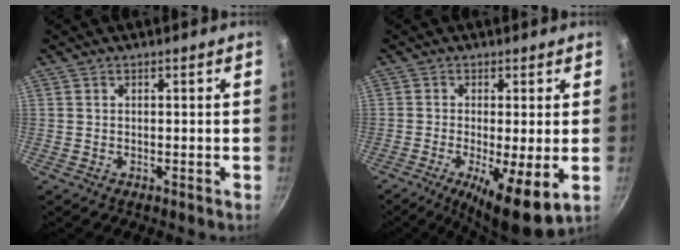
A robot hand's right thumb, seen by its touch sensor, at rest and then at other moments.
{"total": 11.8, "force": [-3.5, 3.2, 10.8], "torque": [-0.177, -0.023, -0.049]}